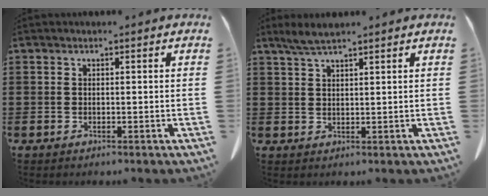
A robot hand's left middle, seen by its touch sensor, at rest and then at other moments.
{"total": 2.8, "force": [2.2, 0.4, 1.7], "torque": [-0.038, 0.003, 0.040]}